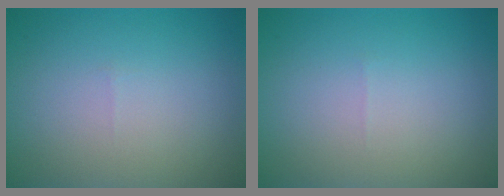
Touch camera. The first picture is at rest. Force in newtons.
{"total": 0.0}